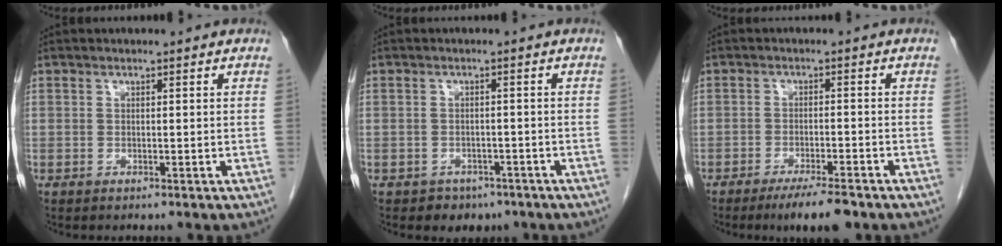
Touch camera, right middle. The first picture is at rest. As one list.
[{"total": 3.2, "force": [-2.1, 2.3, 0.2], "torque": [-0.006, 0.011, -0.025]}, {"total": 6.2, "force": [-4.6, 0.7, 4.0], "torque": [-0.060, -0.011, -0.072]}]